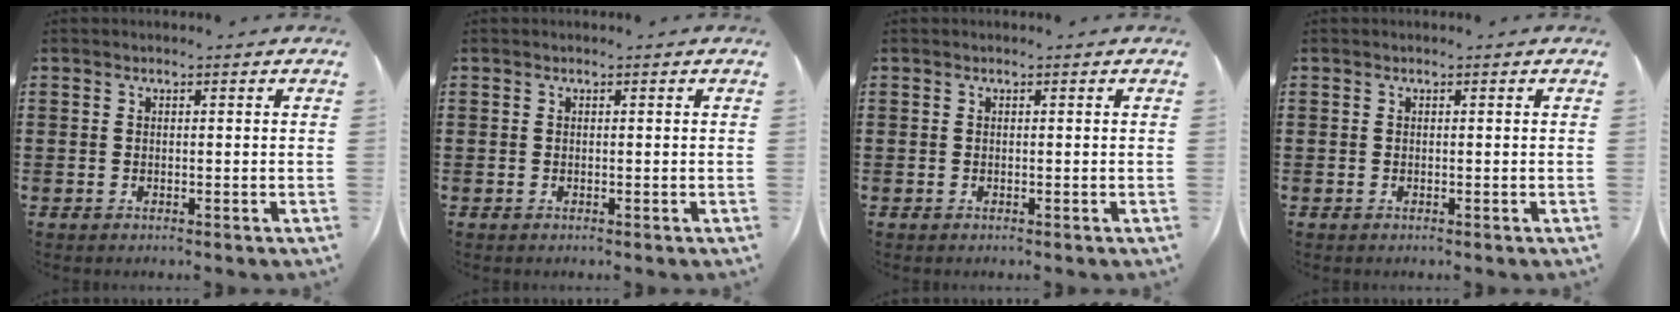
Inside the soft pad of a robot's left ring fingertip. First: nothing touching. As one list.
[{"total": 0.0}, {"total": 0.0}, {"total": 0.0}]